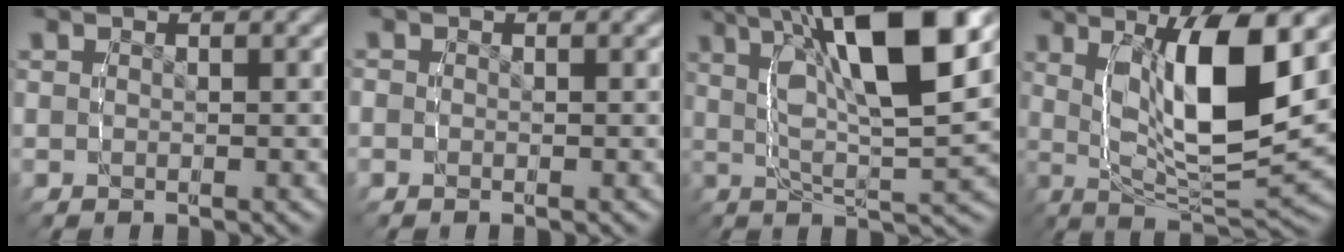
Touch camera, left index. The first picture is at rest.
{"total": 1.3, "force": [-0.2, 1.2, 0.3], "torque": [-0.015, -0.002, -0.006]}
{"total": 11.4, "force": [3.9, 3.2, 10.2], "torque": [-0.159, 0.011, 0.055]}
{"total": 10.9, "force": [1.9, 4.2, 9.9], "torque": [-0.174, -0.002, 0.032]}